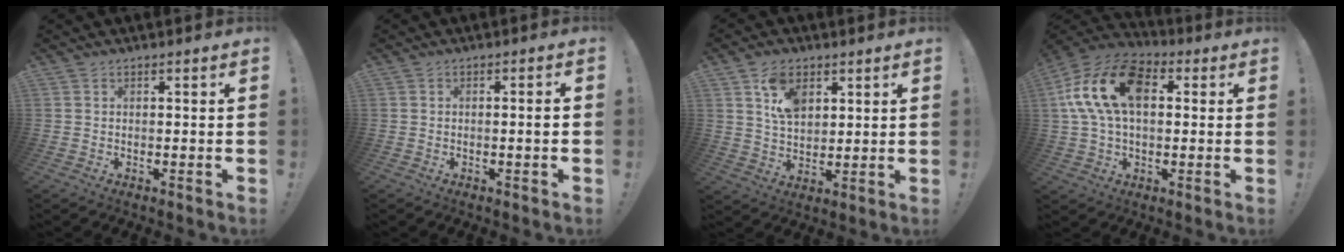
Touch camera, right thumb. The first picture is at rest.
{"total": 2.2, "force": [-0.3, -0.2, 2.1], "torque": [-0.036, 0.003, -0.007]}
{"total": 9.8, "force": [4.8, 6.2, 5.8], "torque": [-0.101, -0.005, 0.092]}
{"total": 19.1, "force": [4.3, 11.9, 14.3], "torque": [-0.280, 0.014, 0.077]}